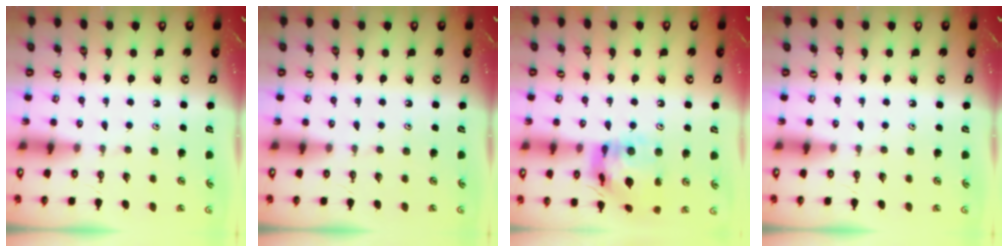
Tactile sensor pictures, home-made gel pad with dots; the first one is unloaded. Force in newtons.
{"total": 0.0}
{"total": 15.9, "press": 15.8, "slide": 1.5}
{"total": 0.0}